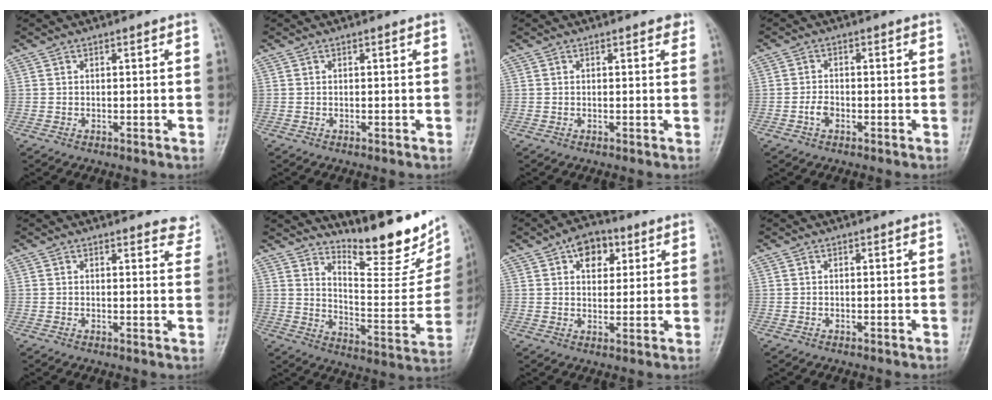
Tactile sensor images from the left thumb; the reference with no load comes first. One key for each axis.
{"total": 0.0}
{"total": 1.0, "fx": 0.7, "fy": 0.5, "fz": 0.6, "tx": 0.000, "ty": -0.002, "tz": 0.003}
{"total": 2.4, "fx": -1.0, "fy": 1.5, "fz": 1.6, "tx": -0.027, "ty": 0.010, "tz": -0.022}
{"total": 4.8, "fx": 4.5, "fy": 1.6, "fz": 0.9, "tx": 0.018, "ty": -0.026, "tz": 0.030}
{"total": 18.8, "fx": 14.8, "fy": 5.0, "fz": 10.5, "tx": -0.111, "ty": -0.111, "tz": 0.216}
{"total": 7.5, "fx": 3.4, "fy": 4.9, "fz": 4.6, "tx": -0.035, "ty": -0.007, "tz": 0.046}
{"total": 0.0}